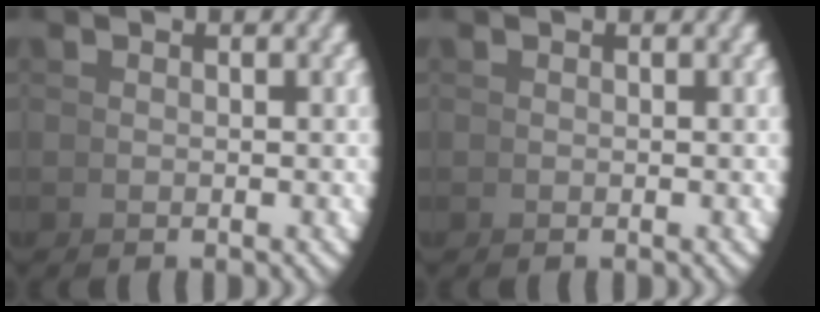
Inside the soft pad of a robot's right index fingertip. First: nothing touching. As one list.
[{"total": 0.0}]